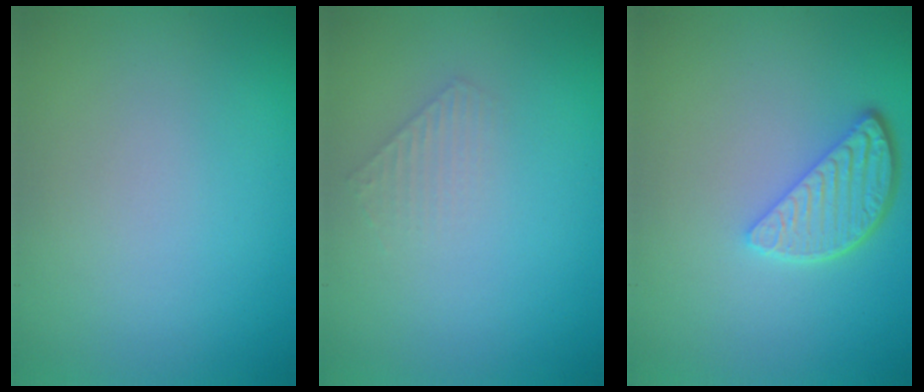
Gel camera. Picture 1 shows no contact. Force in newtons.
{"total": 1.3, "press": 1.3, "slide": 0.2}
{"total": 3.4, "press": 2.9, "slide": 1.8}